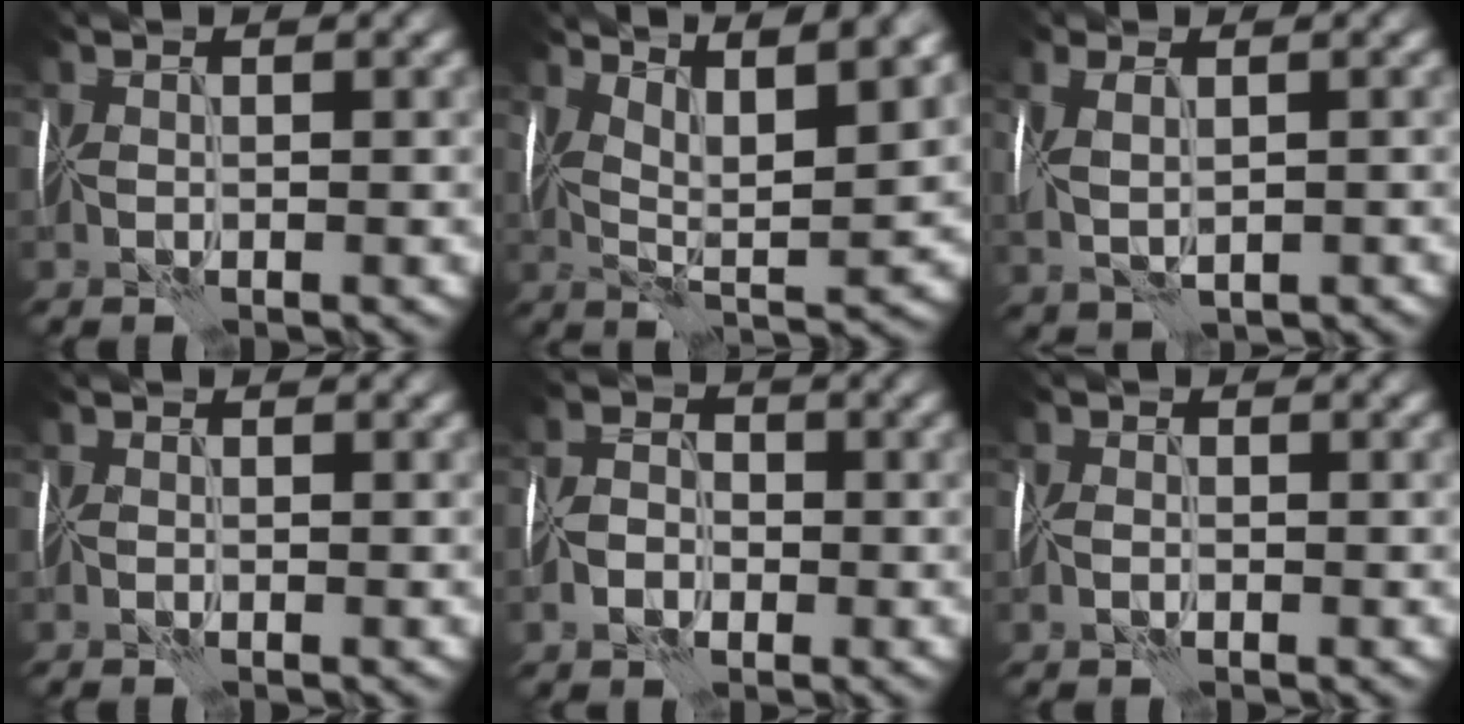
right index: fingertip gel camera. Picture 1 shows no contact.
{"total": 8.2, "force": [5.3, 1.8, 6.0], "torque": [-0.104, 0.008, 0.080]}
{"total": 4.2, "force": [0.3, 2.3, 3.4], "torque": [-0.075, 0.001, 0.019]}
{"total": 0.5, "force": [-0.5, -0.1, 0.0], "torque": [-0.001, -0.003, -0.010]}
{"total": 2.9, "force": [-1.1, 2.2, 1.5], "torque": [-0.025, 0.007, -0.025]}
{"total": 0.9, "force": [-0.7, 0.4, 0.4], "torque": [-0.012, 0.000, -0.019]}